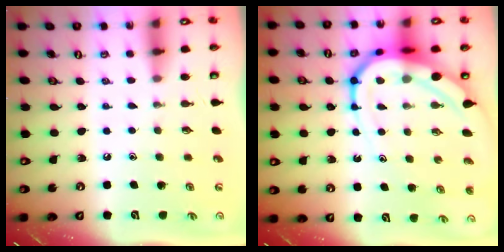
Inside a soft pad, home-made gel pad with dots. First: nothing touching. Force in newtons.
{"total": 13.6, "press": 13.5, "slide": 1.5}